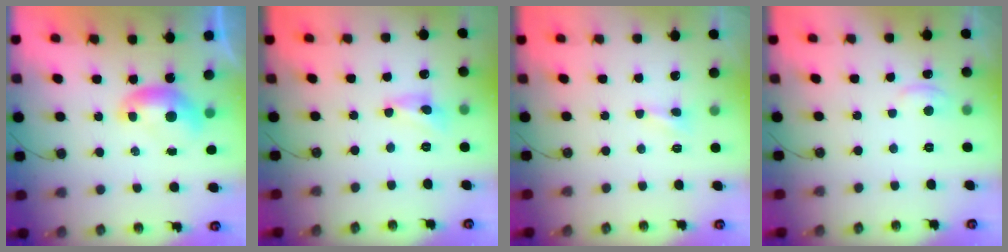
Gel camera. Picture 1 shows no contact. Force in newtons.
{"total": 1.9, "press": 1.9, "slide": 0.2}
{"total": 1.2, "press": 1.2, "slide": 0.5}
{"total": 2.4, "press": 2.4, "slide": 0.4}